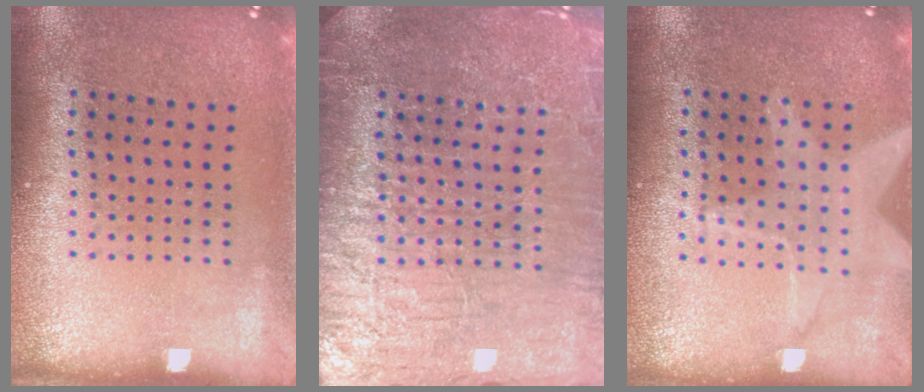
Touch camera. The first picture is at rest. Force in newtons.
{"total": 7.1, "press": 7.1, "slide": 0.9}
{"total": 1.2, "press": 1.2, "slide": 0.2}